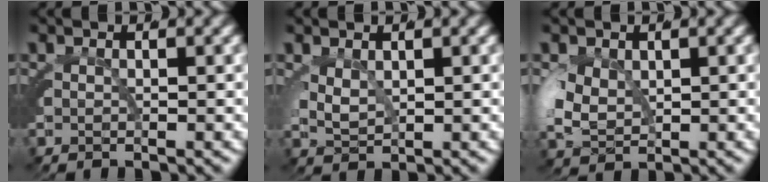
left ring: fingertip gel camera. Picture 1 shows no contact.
{"total": 2.2, "force": [1.2, 1.3, 1.3], "torque": [-0.040, -0.019, 0.037]}
{"total": 4.0, "force": [0.1, 3.0, 2.7], "torque": [-0.083, -0.027, 0.024]}